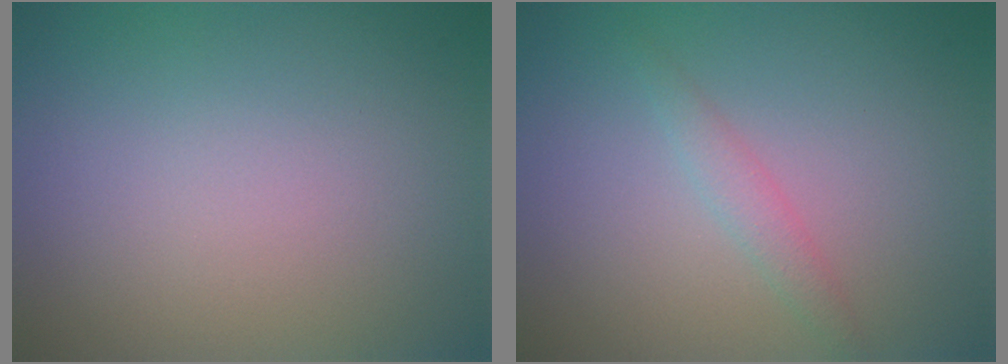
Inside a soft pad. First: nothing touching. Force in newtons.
{"total": 1.4, "press": 1.4, "slide": 0.0}